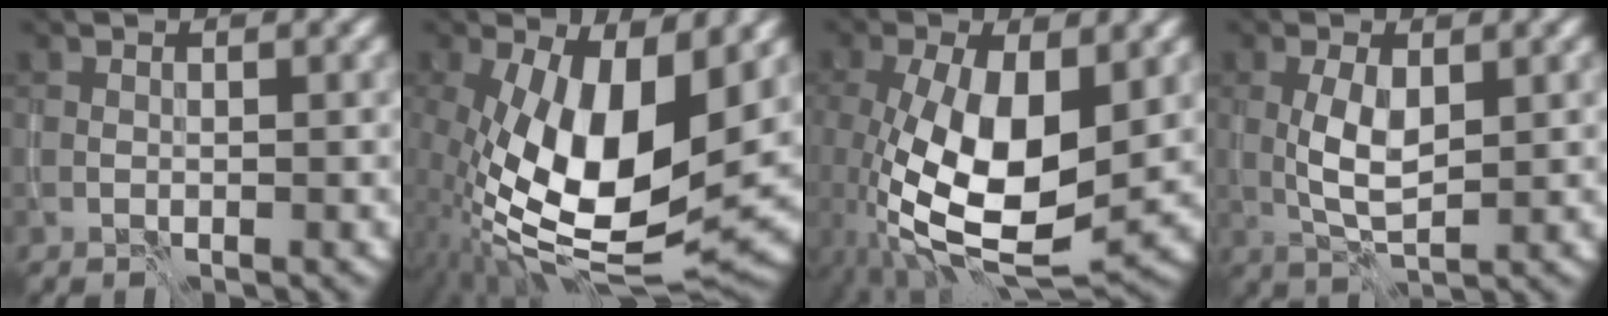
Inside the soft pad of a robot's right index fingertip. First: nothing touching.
{"total": 14.3, "force": [-0.6, 6.6, 12.7], "torque": [-0.234, -0.012, -0.015]}
{"total": 12.1, "force": [-1.4, 5.3, 10.7], "torque": [-0.208, -0.015, -0.027]}
{"total": 3.7, "force": [0.2, 1.5, 3.4], "torque": [-0.074, 0.001, 0.007]}